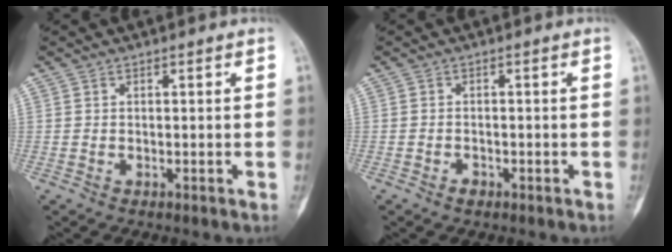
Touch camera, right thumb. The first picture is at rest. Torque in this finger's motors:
{"motor_torque": [-0.13, 0.08, -0.13, -0.16, -0.02]}